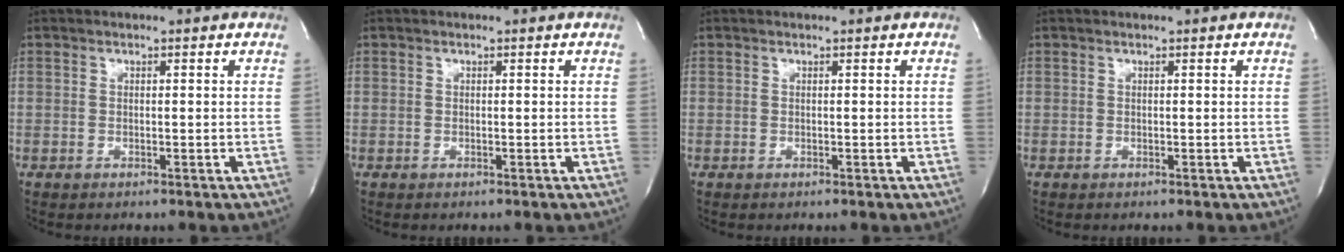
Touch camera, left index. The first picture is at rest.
{"total": 0.0}
{"total": 0.0}
{"total": 0.0}